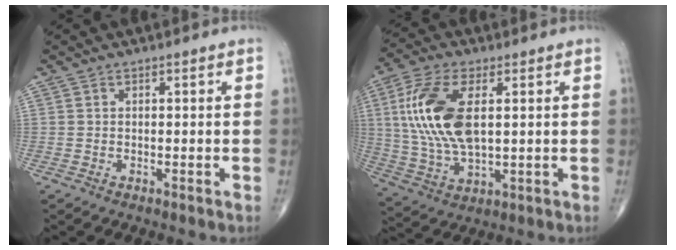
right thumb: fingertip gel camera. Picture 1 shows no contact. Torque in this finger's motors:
{"motor_torque": [-0.78, 2.21, 1.75, 0.76, 0.60]}